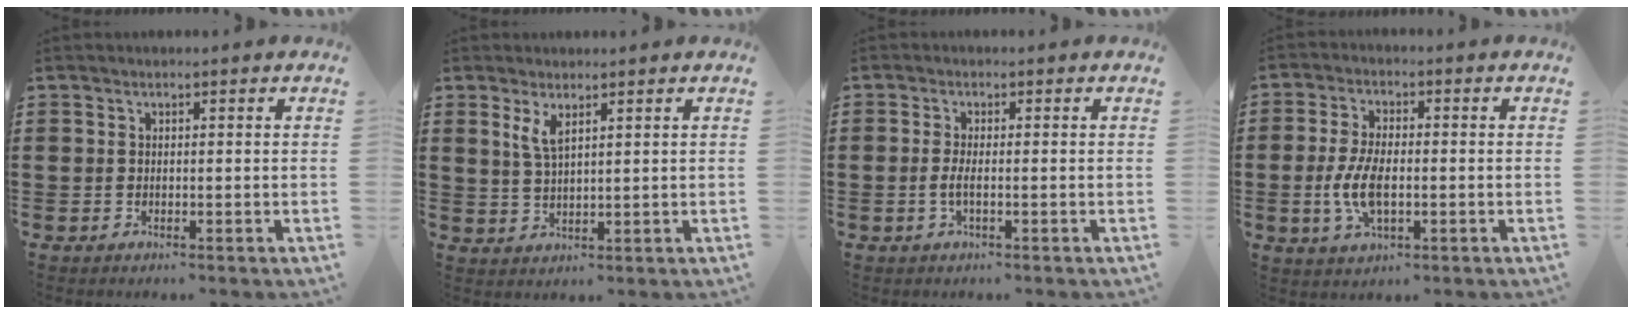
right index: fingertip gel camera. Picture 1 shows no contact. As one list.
[{"total": 3.3, "force": [1.8, 1.0, 2.5], "torque": [-0.055, 0.004, 0.033]}, {"total": 2.2, "force": [-0.5, 0.3, 2.1], "torque": [-0.053, -0.007, -0.015]}, {"total": 6.9, "force": [-1.1, 3.2, 6.0], "torque": [-0.138, -0.004, -0.025]}]